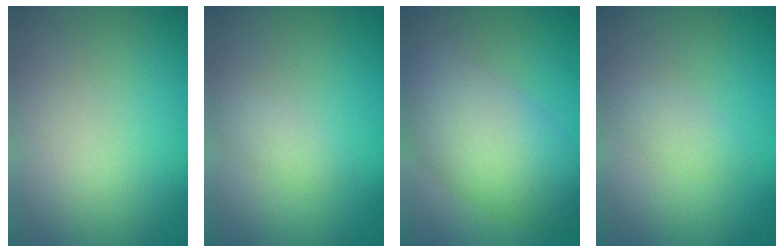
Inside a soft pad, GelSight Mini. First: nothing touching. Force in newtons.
{"total": 1.1, "press": 1.1, "slide": 0.1}
{"total": 8.1, "press": 8.1, "slide": 0.2}
{"total": 1.3, "press": 1.3, "slide": 0.0}